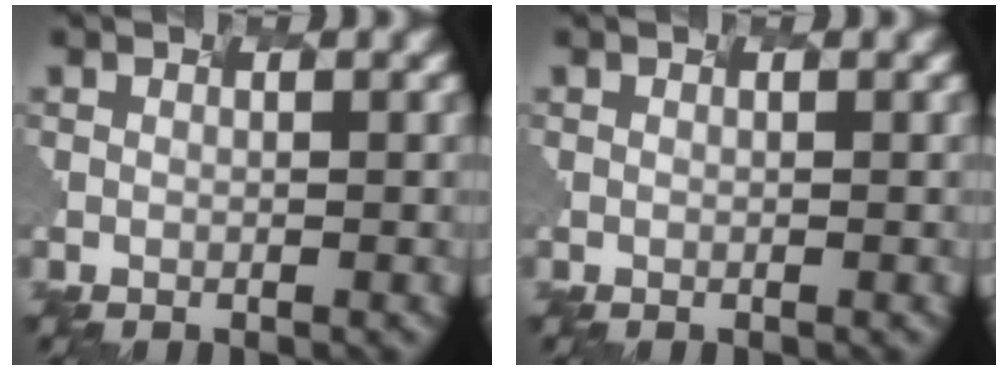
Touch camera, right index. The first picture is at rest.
{"total": 0.0}